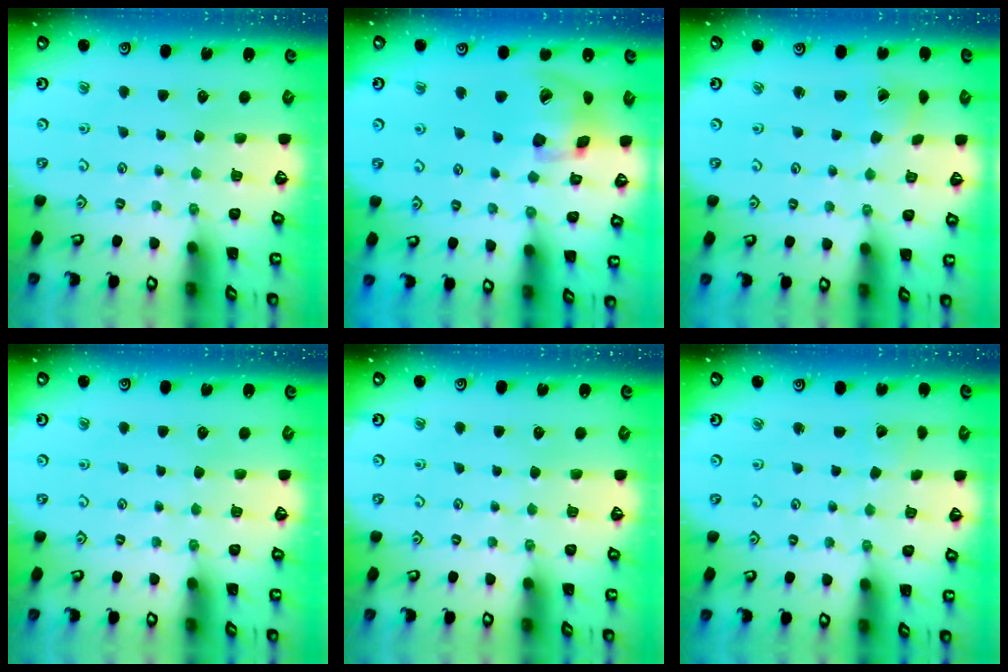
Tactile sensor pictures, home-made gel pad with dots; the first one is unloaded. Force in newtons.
{"total": 18.1, "press": 17.9, "slide": 2.8}
{"total": 1.3, "press": 1.2, "slide": 0.2}
{"total": 0.0}
{"total": 0.0}
{"total": 1.1, "press": 1.1, "slide": 0.1}